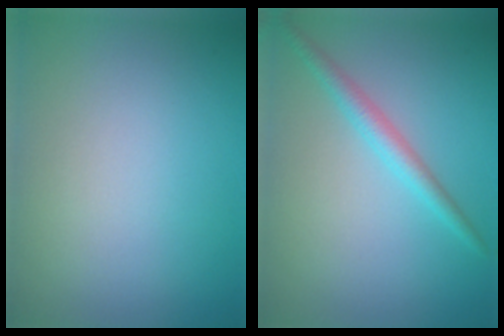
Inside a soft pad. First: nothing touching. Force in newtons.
{"total": 2.1, "press": 2.1, "slide": 0.1}